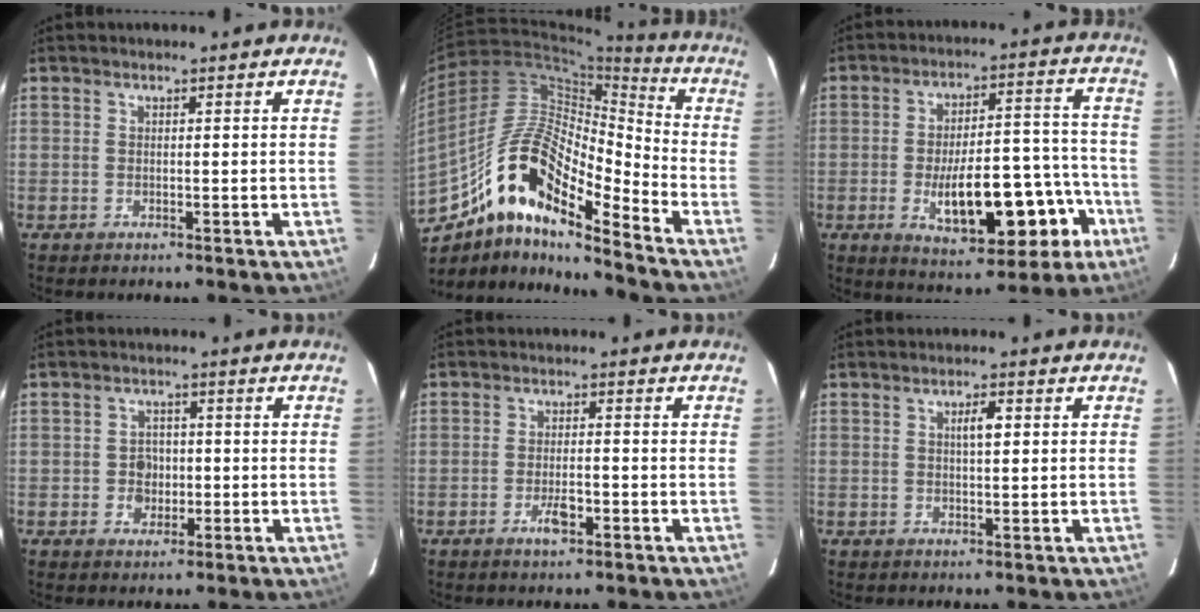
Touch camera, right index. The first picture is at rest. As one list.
[{"total": 16.7, "force": [-9.7, 4.4, 12.8], "torque": [-0.235, 0.037, -0.163]}, {"total": 16.7, "force": [-6.0, 6.1, 14.4], "torque": [-0.208, 0.023, -0.075]}, {"total": 3.2, "force": [-0.5, 2.7, 1.7], "torque": [-0.022, 0.008, -0.006]}, {"total": 3.0, "force": [-1.5, 0.7, 2.5], "torque": [-0.047, 0.000, -0.026]}, {"total": 2.3, "force": [0.6, 0.5, 2.2], "torque": [-0.038, 0.003, 0.010]}]